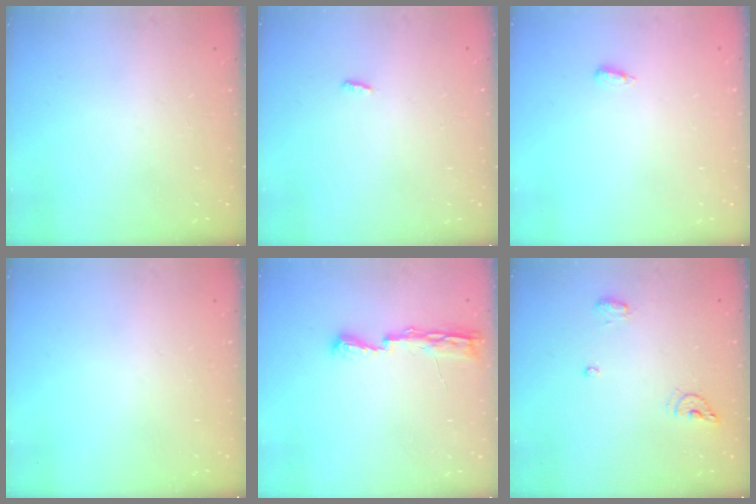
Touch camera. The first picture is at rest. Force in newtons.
{"total": 2.8, "press": 2.7, "slide": 0.8}
{"total": 4.4, "press": 3.4, "slide": 2.9}
{"total": 0.0}
{"total": 7.1, "press": 7.1, "slide": 0.8}
{"total": 6.8, "press": 6.7, "slide": 1.2}